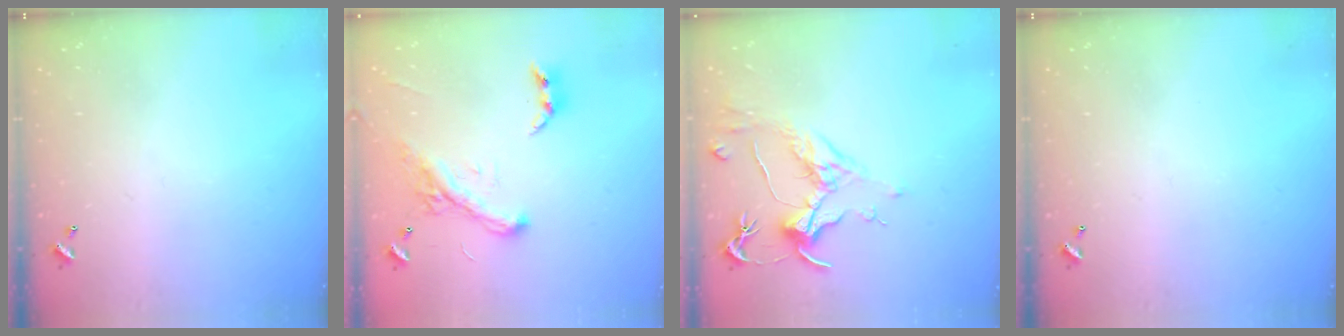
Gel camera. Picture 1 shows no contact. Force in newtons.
{"total": 2.2, "press": 2.2, "slide": 0.1}
{"total": 1.7, "press": 1.5, "slide": 0.9}
{"total": 0.0}